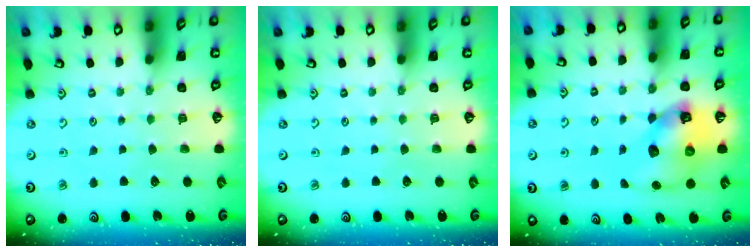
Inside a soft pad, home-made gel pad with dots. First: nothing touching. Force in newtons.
{"total": 0.0}
{"total": 12.5, "press": 12.4, "slide": 1.8}